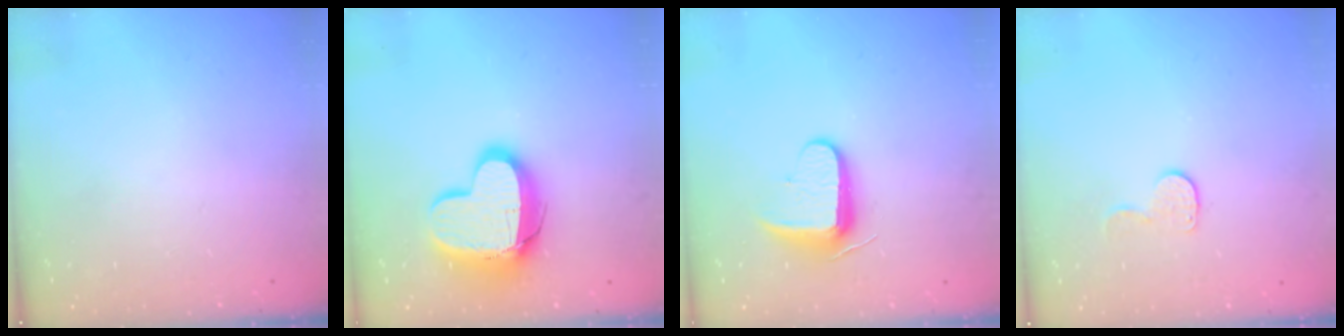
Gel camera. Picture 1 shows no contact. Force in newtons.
{"total": 15.0, "press": 14.9, "slide": 1.3}
{"total": 8.9, "press": 8.9, "slide": 0.9}
{"total": 6.0, "press": 5.9, "slide": 0.5}